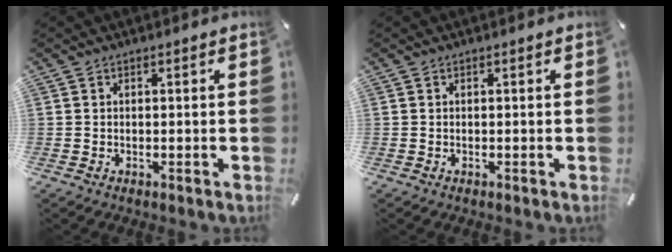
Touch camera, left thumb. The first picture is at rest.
{"total": 0.0}